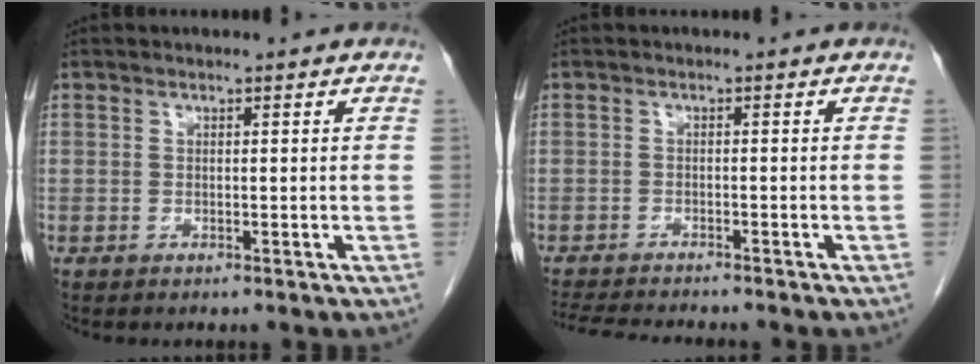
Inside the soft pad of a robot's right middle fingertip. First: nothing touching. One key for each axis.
{"total": 8.3, "fx": -7.6, "fy": 0.6, "fz": 3.4, "tx": -0.055, "ty": -0.015, "tz": -0.116}